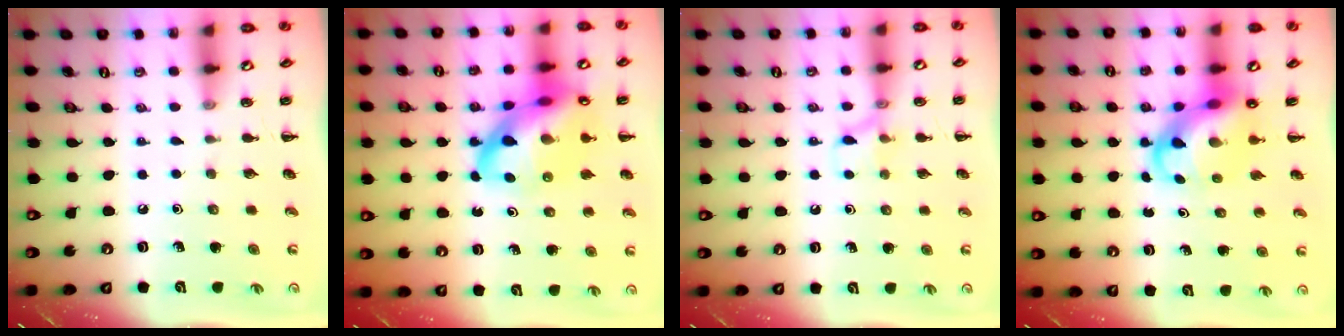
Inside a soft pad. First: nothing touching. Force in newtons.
{"total": 20.5, "press": 20.2, "slide": 3.3}
{"total": 7.6, "press": 7.5, "slide": 1.1}
{"total": 9.4, "press": 9.0, "slide": 2.8}